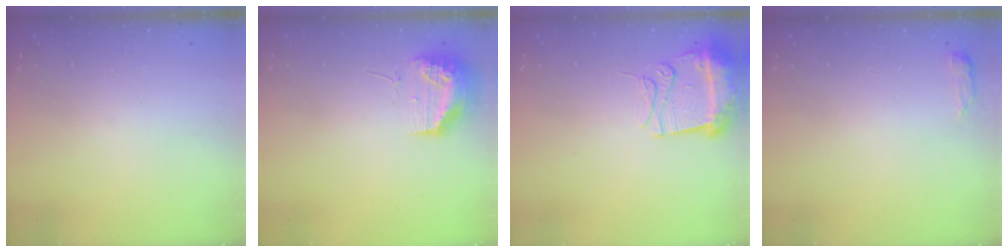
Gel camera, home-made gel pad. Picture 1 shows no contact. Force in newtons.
{"total": 13.5, "press": 11.5, "slide": 7.0}
{"total": 10.8, "press": 10.7, "slide": 1.1}
{"total": 2.9, "press": 2.8, "slide": 0.6}